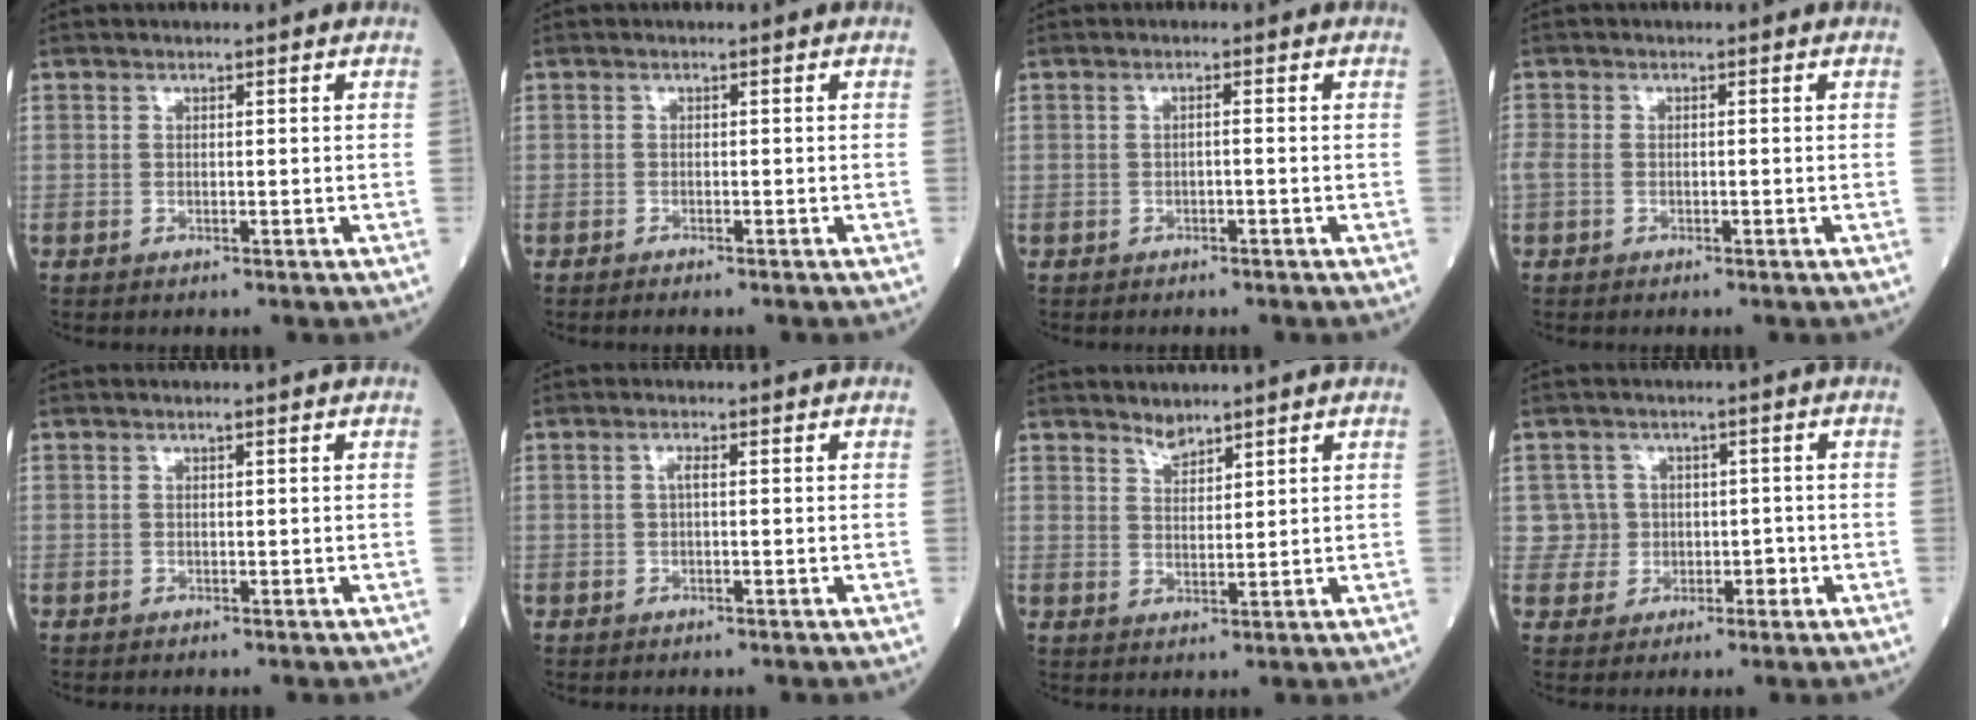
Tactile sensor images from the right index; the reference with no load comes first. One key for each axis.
{"total": 1.0, "fx": -0.9, "fy": 0.1, "fz": 0.5, "tx": -0.010, "ty": -0.002, "tz": -0.013}
{"total": 0.8, "fx": -0.3, "fy": 0.0, "fz": 0.8, "tx": -0.011, "ty": 0.002, "tz": -0.004}
{"total": 2.0, "fx": -0.4, "fy": 1.1, "fz": 1.6, "tx": -0.056, "ty": 0.013, "tz": -0.007}
{"total": 0.0}
{"total": 1.0, "fx": 0.1, "fy": 0.2, "fz": 1.0, "tx": -0.020, "ty": 0.003, "tz": -0.001}
{"total": 2.3, "fx": 2.2, "fy": 0.6, "fz": 0.5, "tx": -0.006, "ty": -0.002, "tz": 0.041}
{"total": 4.2, "fx": 0.0, "fy": 4.2, "fz": -0.2, "tx": 0.023, "ty": 0.016, "tz": 0.002}